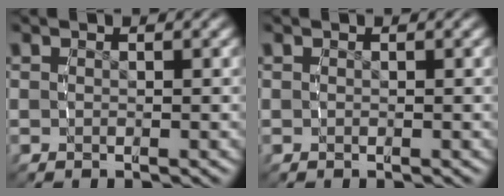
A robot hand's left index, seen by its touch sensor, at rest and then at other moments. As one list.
[{"total": 0.0}]